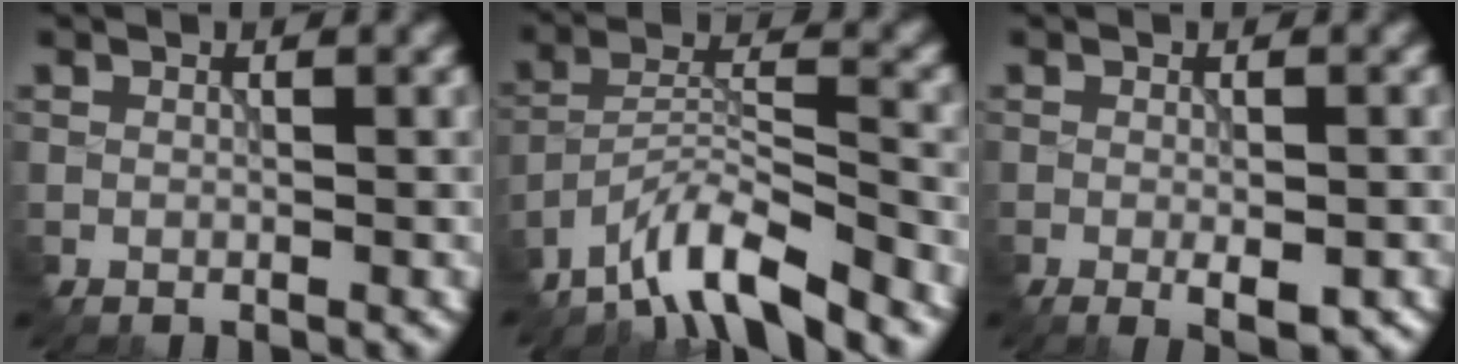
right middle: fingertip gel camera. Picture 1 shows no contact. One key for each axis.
{"total": 7.7, "fx": -6.5, "fy": 1.4, "fz": 3.9, "tx": -0.068, "ty": 0.006, "tz": -0.124}
{"total": 2.5, "fx": -1.1, "fy": 0.5, "fz": 2.1, "tx": -0.039, "ty": -0.005, "tz": -0.013}